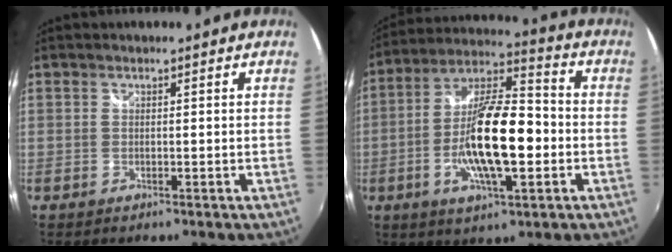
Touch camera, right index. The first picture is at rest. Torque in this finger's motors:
{"motor_torque": [1.31, -0.83, 1.05, 0.21]}